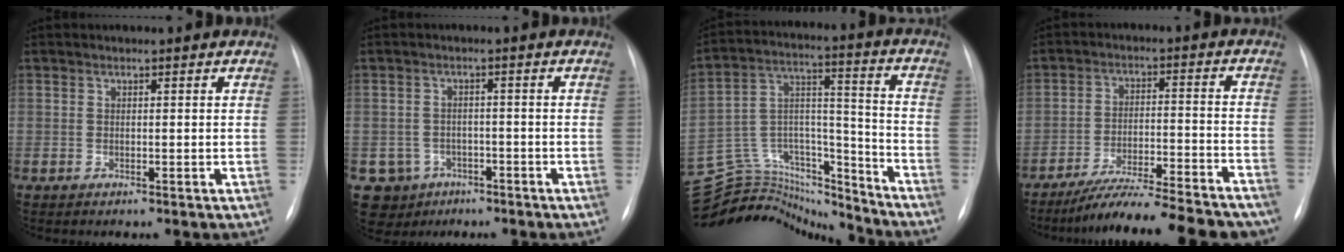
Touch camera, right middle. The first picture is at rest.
{"total": 5.8, "force": [-2.9, 5.0, 0.2], "torque": [-0.002, 0.010, -0.038]}
{"total": 24.2, "force": [-23.2, 5.3, 4.8], "torque": [-0.131, 0.040, -0.367]}
{"total": 20.0, "force": [-17.7, 2.3, 8.9], "torque": [-0.111, 0.000, -0.260]}